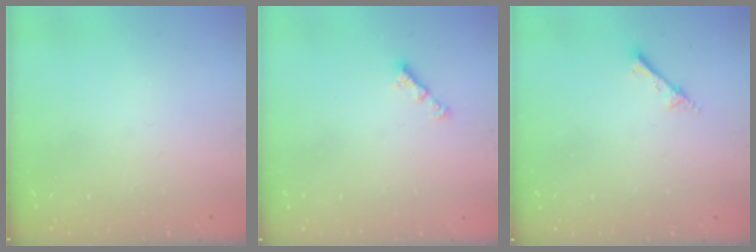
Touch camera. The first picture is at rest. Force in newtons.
{"total": 3.0, "press": 2.9, "slide": 0.5}
{"total": 2.2, "press": 2.2, "slide": 0.3}